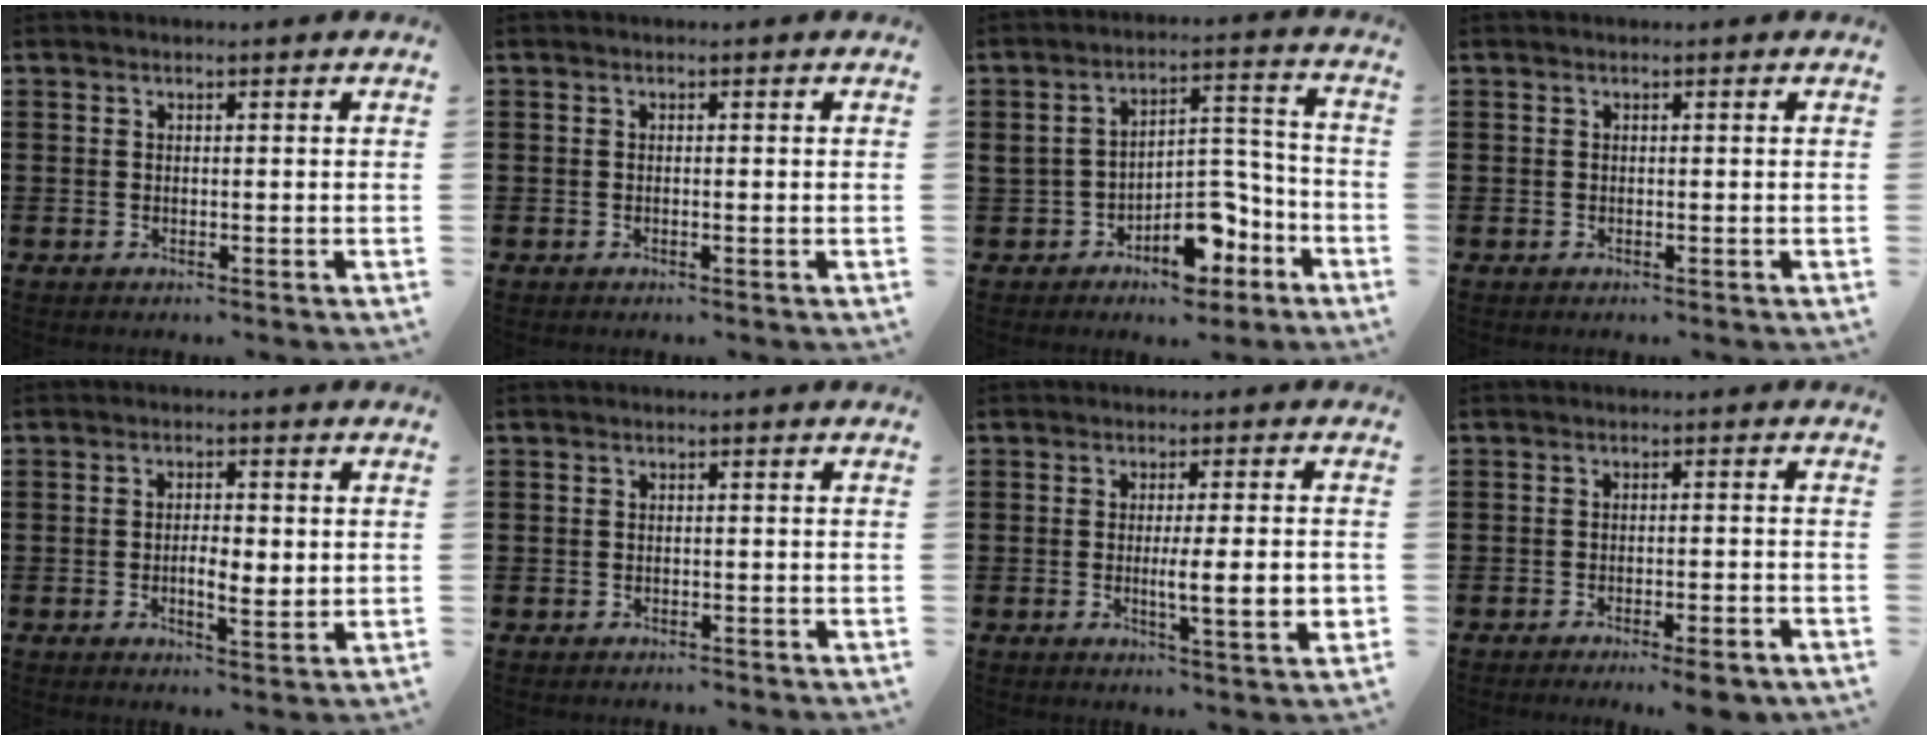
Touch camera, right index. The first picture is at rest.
{"total": 0.0}
{"total": 8.9, "force": [-5.3, 5.1, 4.9], "torque": [-0.067, 0.023, -0.092]}
{"total": 0.0}
{"total": 3.3, "force": [-0.3, 1.3, 3.0], "torque": [-0.057, 0.006, -0.006]}
{"total": 0.8, "force": [-0.7, 0.4, -0.1], "torque": [0.000, 0.004, -0.016]}
{"total": 6.7, "force": [-0.8, 0.7, 6.6], "torque": [-0.102, -0.010, -0.014]}
{"total": 2.9, "force": [-2.5, -0.1, 1.6], "torque": [-0.027, 0.000, -0.047]}